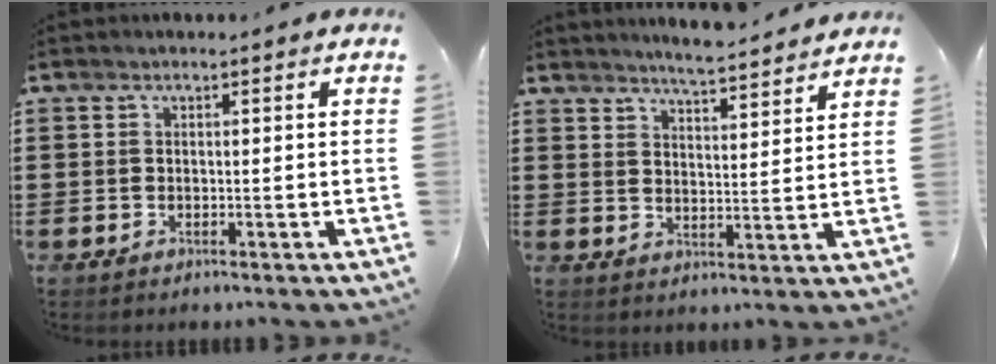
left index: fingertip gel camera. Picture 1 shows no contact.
{"total": 4.4, "force": [4.4, -0.6, 0.7], "torque": [-0.030, -0.027, 0.075]}